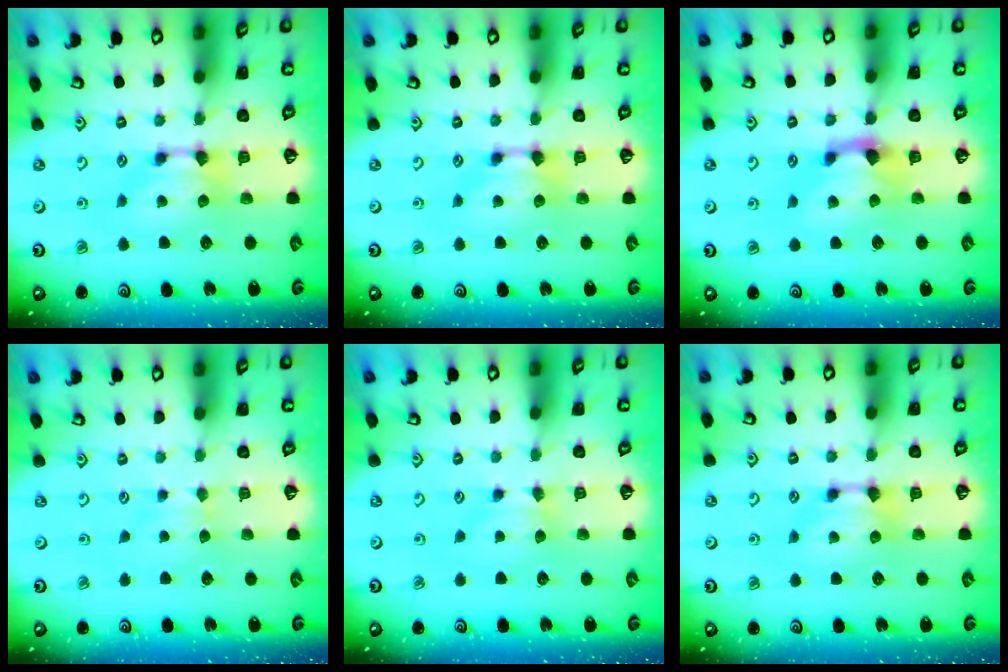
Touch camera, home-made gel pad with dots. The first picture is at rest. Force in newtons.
{"total": 0.0}
{"total": 1.2, "press": 0.5, "slide": 1.1}
{"total": 1.9, "press": 1.8, "slide": 0.4}
{"total": 1.8, "press": 1.7, "slide": 0.6}
{"total": 0.0}